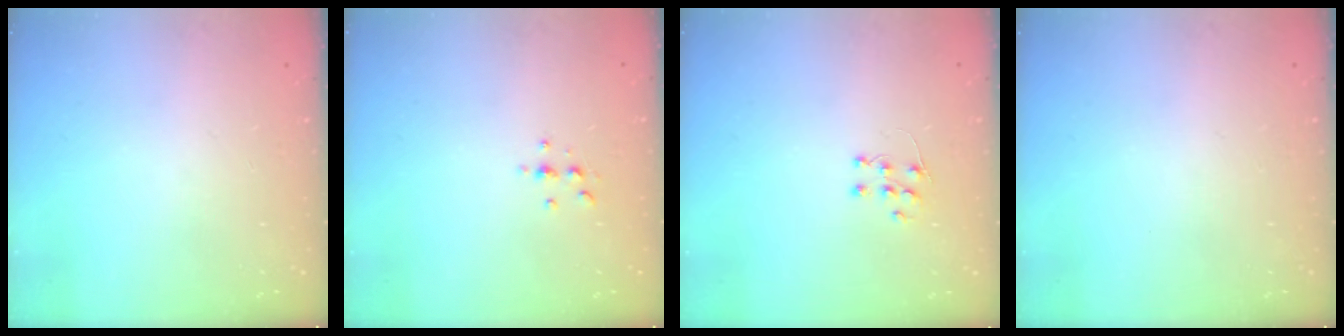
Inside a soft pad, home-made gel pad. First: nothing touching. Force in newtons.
{"total": 3.1, "press": 3.1, "slide": 0.5}
{"total": 5.7, "press": 5.6, "slide": 0.4}
{"total": 0.0}